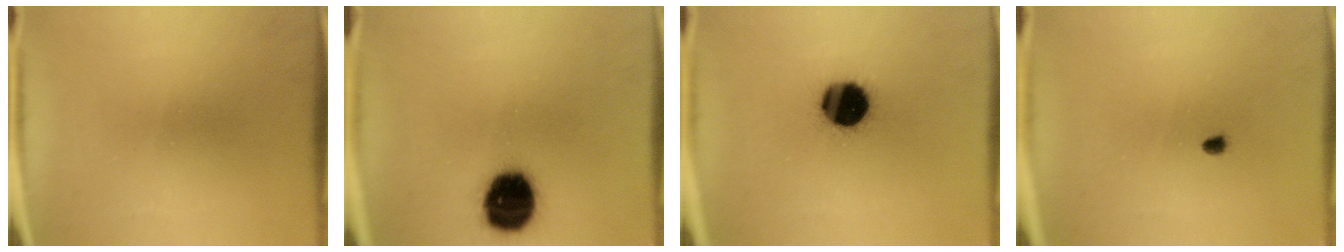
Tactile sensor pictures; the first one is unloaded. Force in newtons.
{"total": 16.3}
{"total": 16.2}
{"total": 1.3}